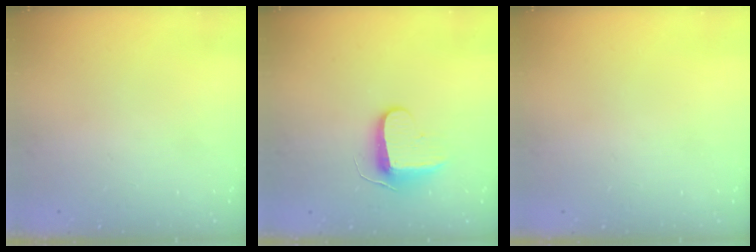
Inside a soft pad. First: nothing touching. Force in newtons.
{"total": 9.0, "press": 9.0, "slide": 0.7}
{"total": 0.0}